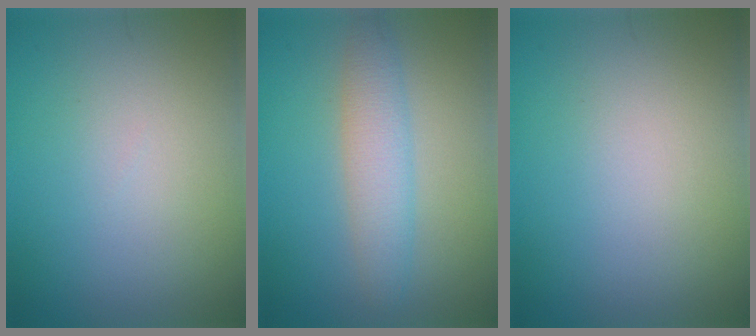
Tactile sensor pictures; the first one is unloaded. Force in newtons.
{"total": 3.5, "press": 3.5, "slide": 0.1}
{"total": 0.0}